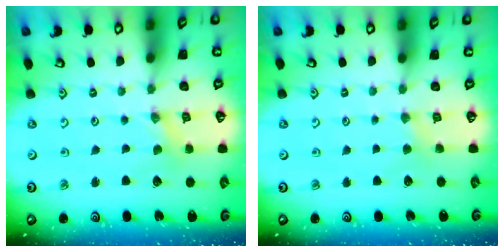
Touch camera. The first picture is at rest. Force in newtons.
{"total": 2.3, "press": 2.3, "slide": 0.3}